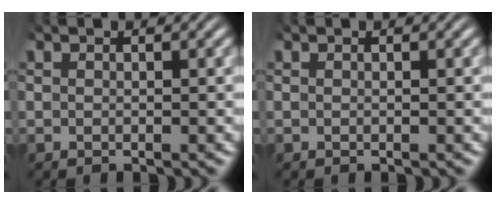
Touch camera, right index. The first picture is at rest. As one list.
[{"total": 0.0}]